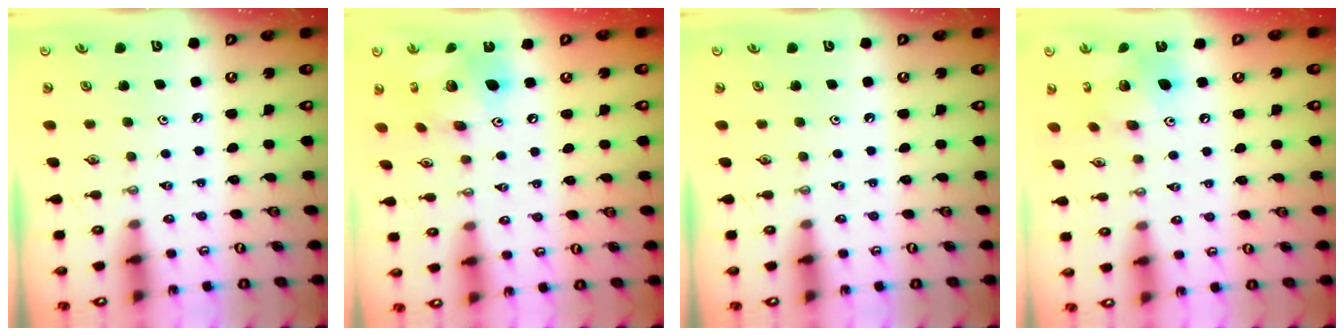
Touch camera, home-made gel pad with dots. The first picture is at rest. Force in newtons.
{"total": 15.2, "press": 15.1, "slide": 1.5}
{"total": 0.0}
{"total": 13.0, "press": 13.0, "slide": 1.2}